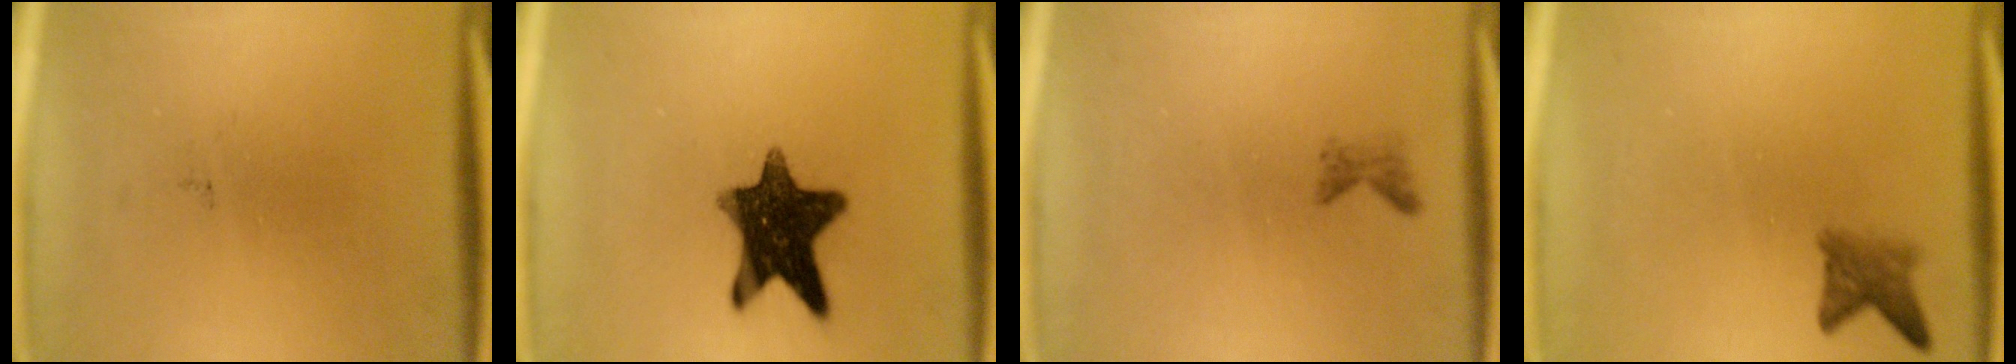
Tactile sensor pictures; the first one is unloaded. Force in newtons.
{"total": 12.3}
{"total": 0.9}
{"total": 2.5}